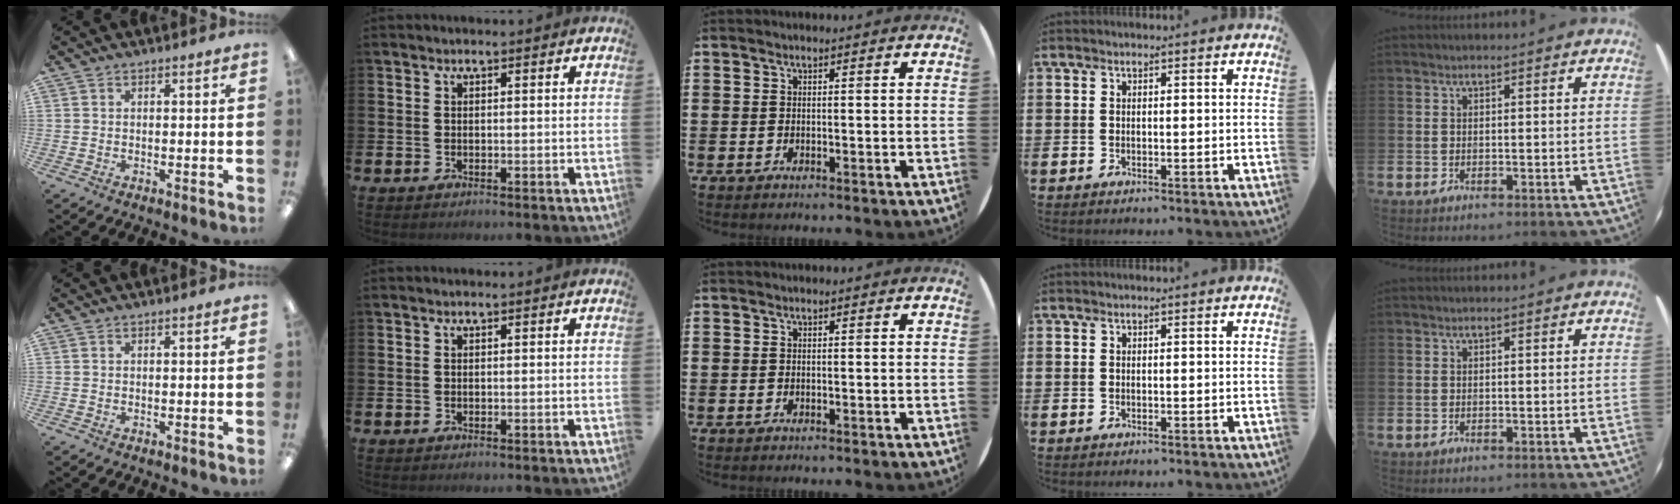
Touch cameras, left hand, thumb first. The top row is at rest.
{}